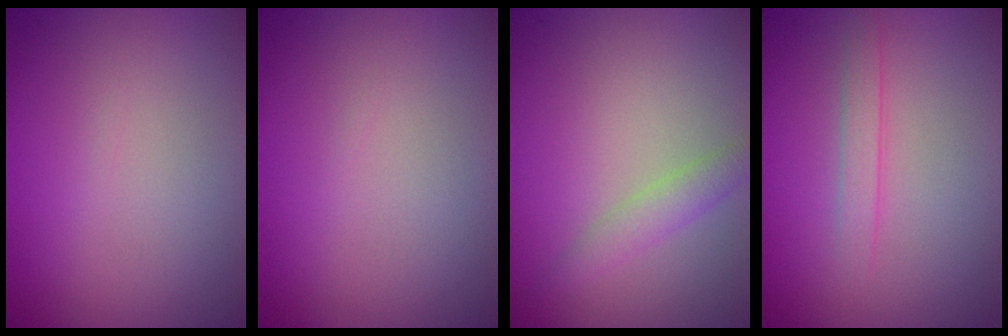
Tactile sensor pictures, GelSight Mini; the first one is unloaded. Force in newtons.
{"total": 0.0}
{"total": 1.7, "press": 1.7, "slide": 0.1}
{"total": 1.2, "press": 1.2, "slide": 0.0}